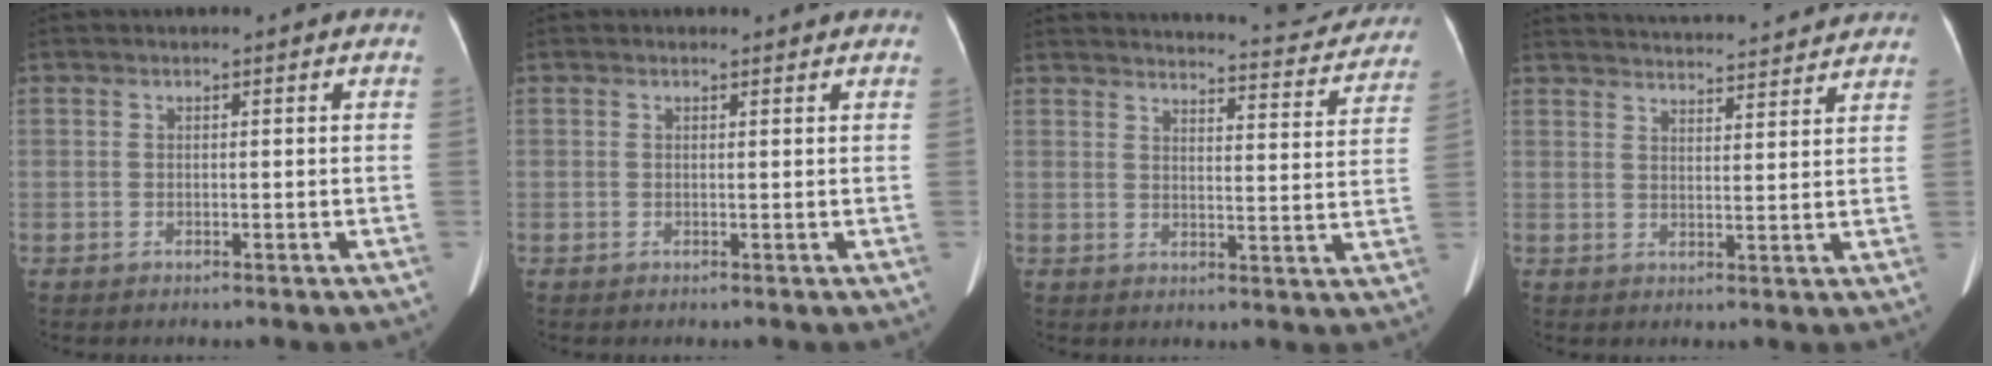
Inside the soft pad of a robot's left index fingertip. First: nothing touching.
{"total": 0.7, "force": [0.5, 0.5, 0.0], "torque": [-0.005, 0.004, 0.004]}
{"total": 15.7, "force": [15.2, 2.0, 3.3], "torque": [-0.028, -0.044, 0.163]}
{"total": 18.2, "force": [17.4, 2.0, 5.0], "torque": [-0.076, 0.021, 0.230]}